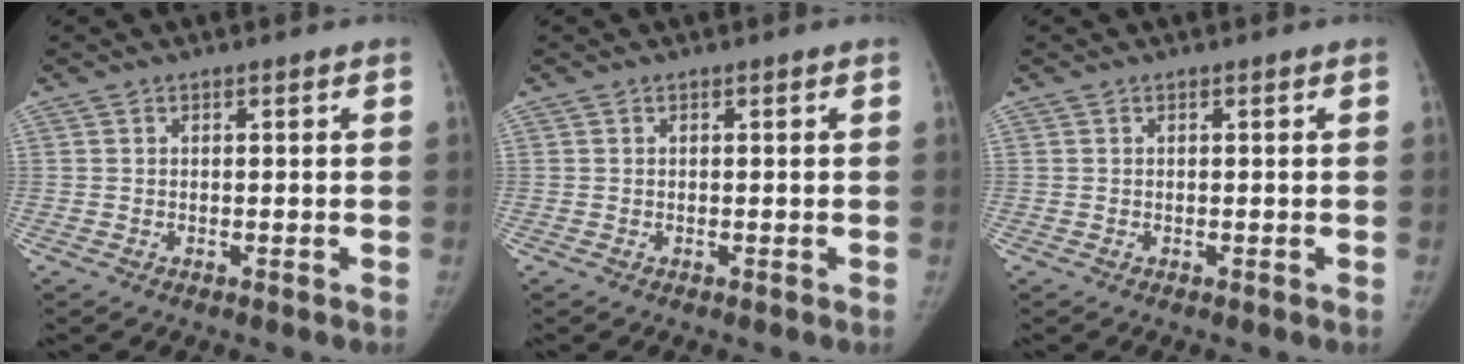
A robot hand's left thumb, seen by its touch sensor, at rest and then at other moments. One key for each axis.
{"total": 0.0}
{"total": 0.0}